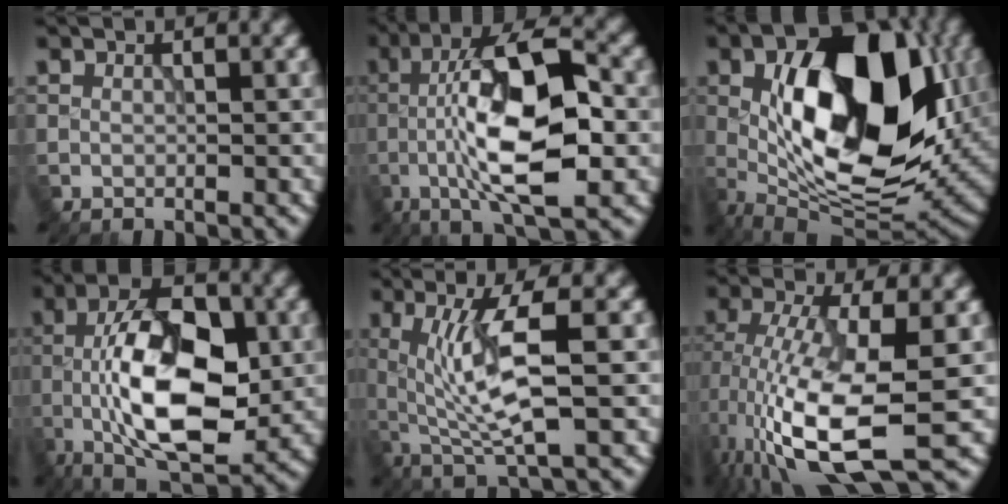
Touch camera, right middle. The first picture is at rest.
{"total": 11.5, "force": [-2.2, 3.4, 10.7], "torque": [-0.186, 0.018, -0.044]}
{"total": 16.0, "force": [0.7, 8.7, 13.3], "torque": [-0.213, -0.008, 0.013]}
{"total": 12.5, "force": [-1.8, 5.8, 11.0], "torque": [-0.195, 0.005, -0.038]}
{"total": 6.6, "force": [0.2, 1.3, 6.5], "torque": [-0.125, -0.007, 0.012]}
{"total": 11.6, "force": [-3.5, 3.6, 10.4], "torque": [-0.215, -0.012, -0.062]}